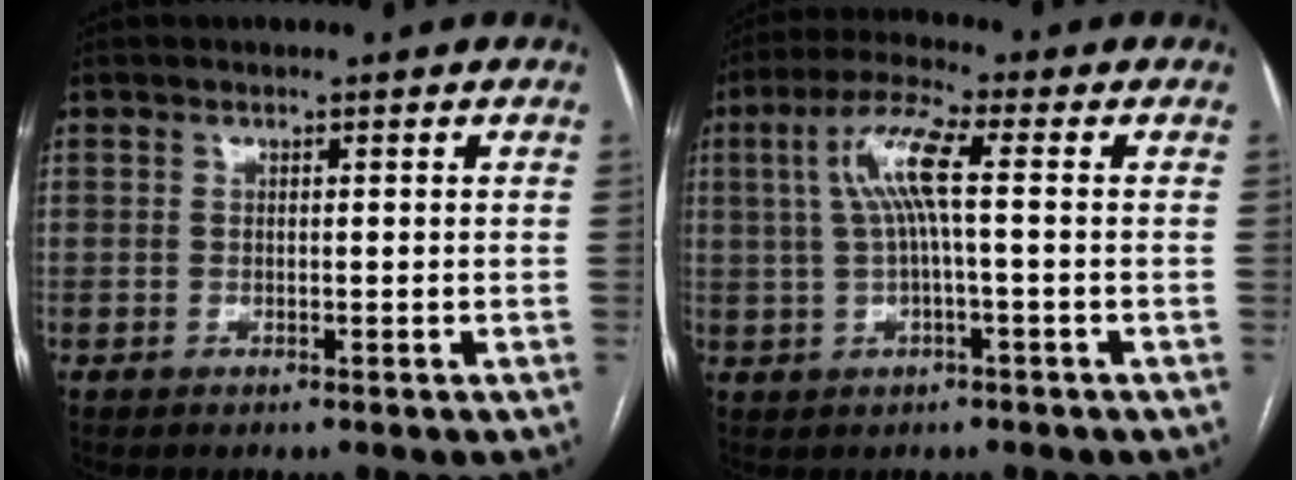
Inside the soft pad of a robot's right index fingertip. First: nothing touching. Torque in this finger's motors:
{"motor_torque": [1.06, 0.16, 0.58, 0.17]}